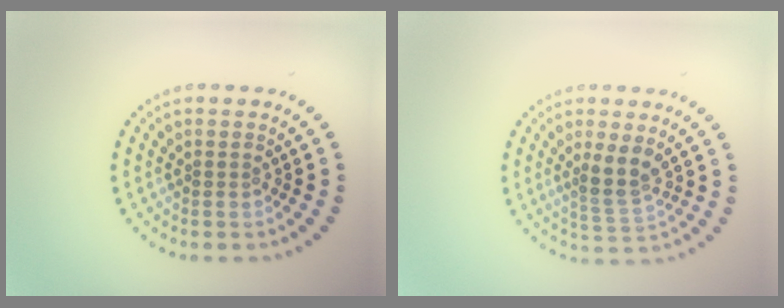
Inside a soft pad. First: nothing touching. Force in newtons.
{"total": 2.8, "press": 2.2, "slide": 1.7}